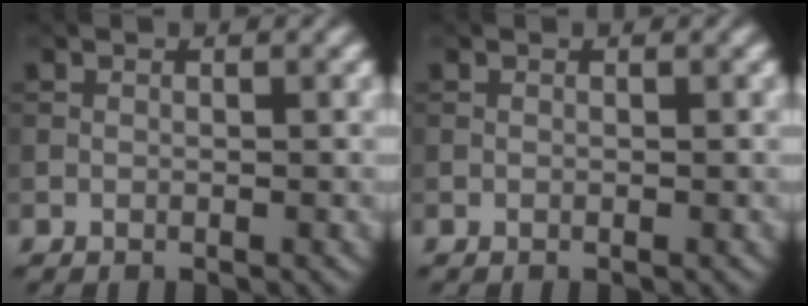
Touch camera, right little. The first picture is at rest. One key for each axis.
{"total": 0.0}